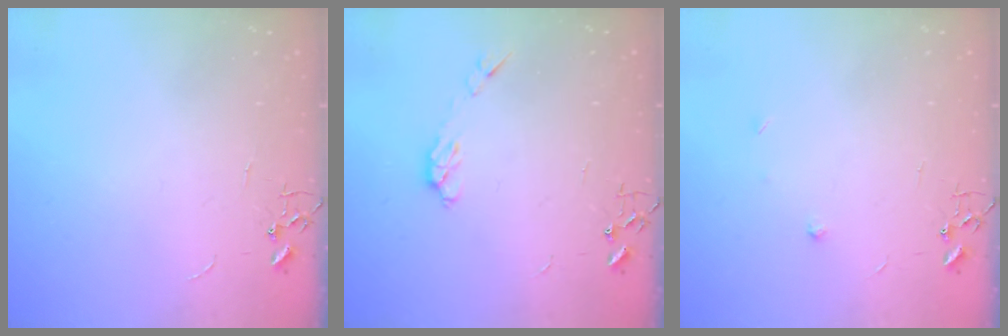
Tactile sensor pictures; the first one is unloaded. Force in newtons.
{"total": 4.5, "press": 4.5, "slide": 0.7}
{"total": 4.8, "press": 4.8, "slide": 0.6}